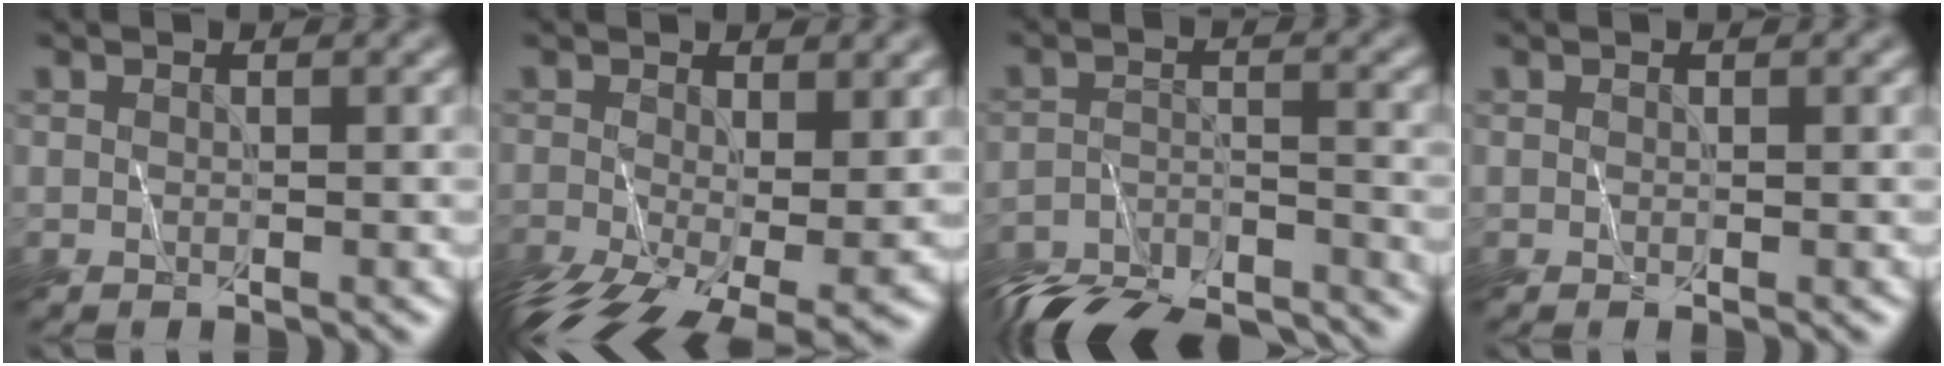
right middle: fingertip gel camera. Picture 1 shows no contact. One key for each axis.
{"total": 8.8, "fx": -3.8, "fy": 3.9, "fz": 6.8, "tx": -0.137, "ty": -0.039, "tz": -0.059}
{"total": 12.4, "fx": -12.0, "fy": 2.0, "fz": 2.1, "tx": -0.041, "ty": -0.019, "tz": -0.182}
{"total": 0.0}